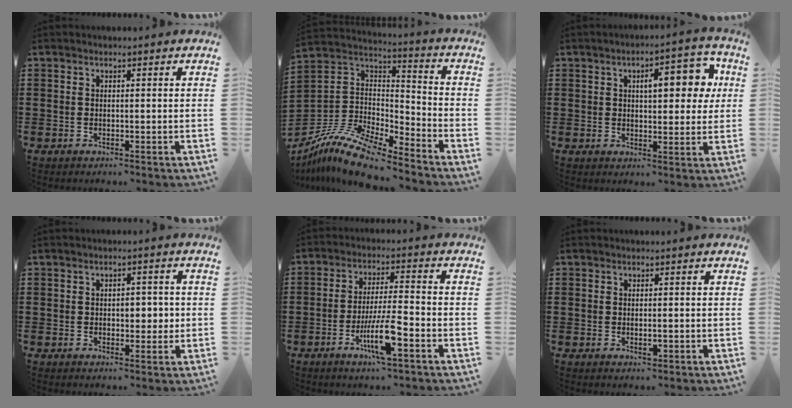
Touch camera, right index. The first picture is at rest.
{"total": 12.5, "force": [-10.5, 3.0, 6.1], "torque": [-0.127, 0.031, -0.208]}
{"total": 8.4, "force": [2.2, 3.6, 7.2], "torque": [-0.096, -0.005, 0.024]}
{"total": 3.3, "force": [0.0, 1.9, 2.6], "torque": [-0.027, -0.001, -0.009]}
{"total": 8.3, "force": [-3.8, 1.3, 7.3], "torque": [-0.150, -0.012, -0.071]}
{"total": 1.2, "force": [-0.2, 0.4, 1.1], "torque": [-0.020, -0.002, -0.004]}